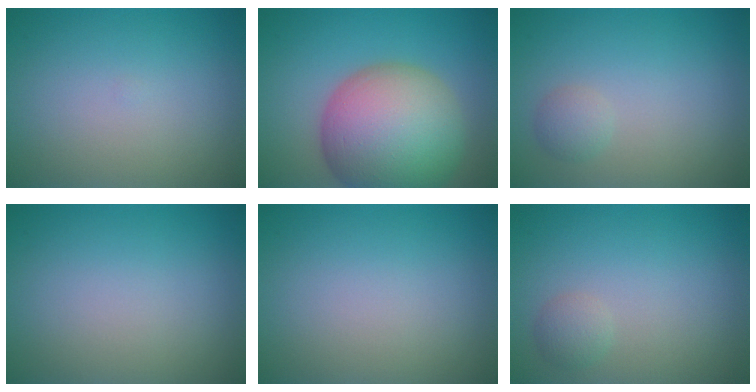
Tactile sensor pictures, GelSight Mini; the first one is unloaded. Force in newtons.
{"total": 13.4, "press": 13.4, "slide": 0.9}
{"total": 1.3, "press": 1.3, "slide": 0.0}
{"total": 0.0}
{"total": 0.0}
{"total": 1.3, "press": 1.3, "slide": 0.0}